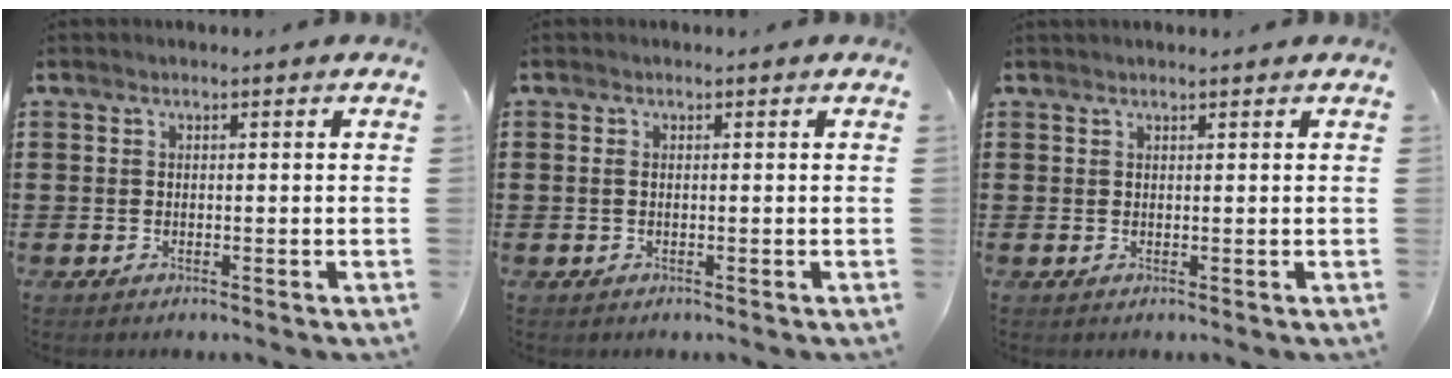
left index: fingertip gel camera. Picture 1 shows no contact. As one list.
[{"total": 0.8, "force": [-0.1, 0.4, 0.7], "torque": [-0.016, 0.001, -0.002]}, {"total": 0.7, "force": [0.6, 0.0, 0.3], "torque": [-0.006, -0.001, 0.012]}]